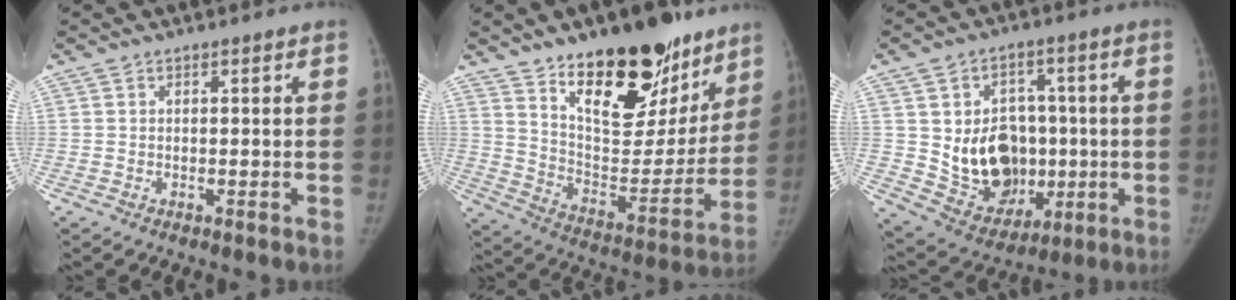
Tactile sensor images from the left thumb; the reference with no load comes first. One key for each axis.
{"total": 26.2, "fx": 16.5, "fy": 12.2, "fz": 16.4, "tx": -0.189, "ty": -0.084, "tz": 0.258}
{"total": 16.8, "fx": -0.6, "fy": 13.0, "fz": 10.6, "tx": -0.119, "ty": 0.005, "tz": 0.018}